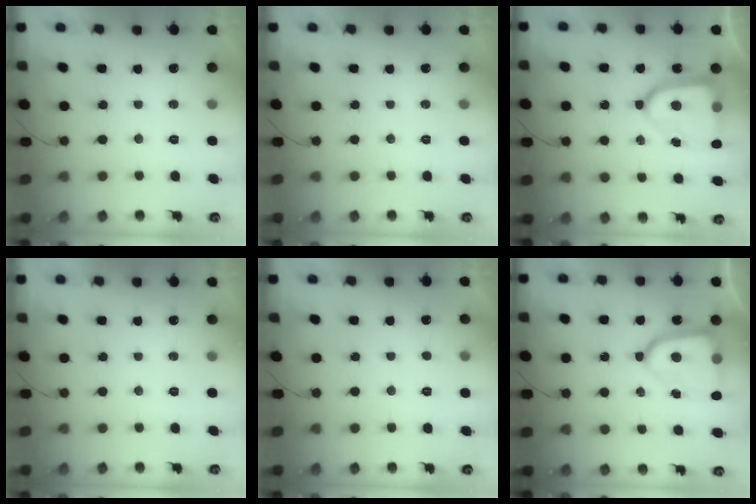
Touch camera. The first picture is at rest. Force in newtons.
{"total": 0.0}
{"total": 16.0, "press": 15.9, "slide": 1.3}
{"total": 0.0}
{"total": 1.3, "press": 1.3, "slide": 0.1}
{"total": 15.9, "press": 15.9, "slide": 1.5}